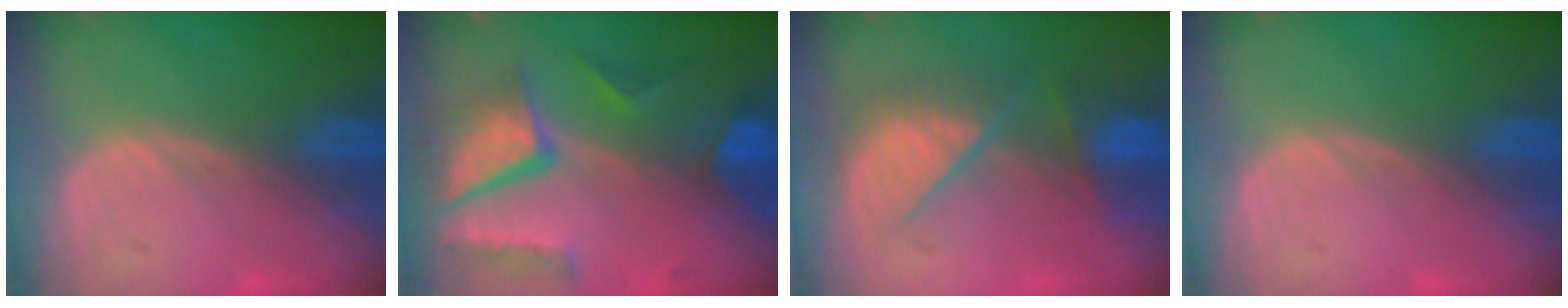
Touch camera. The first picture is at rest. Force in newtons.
{"total": 10.4, "press": 8.6, "slide": 5.8}
{"total": 7.3, "press": 7.2, "slide": 0.7}
{"total": 0.0}